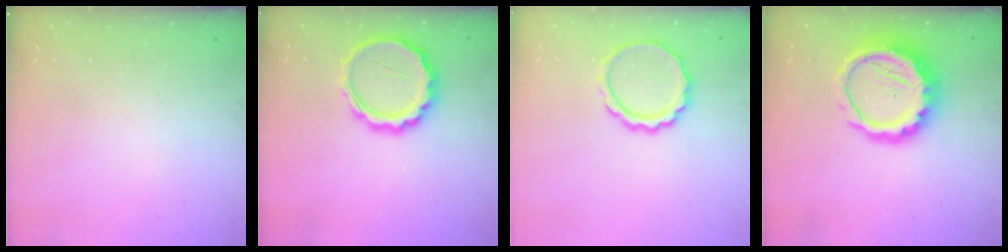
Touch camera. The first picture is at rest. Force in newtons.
{"total": 12.5, "press": 12.5, "slide": 1.1}
{"total": 9.0, "press": 9.0, "slide": 1.2}
{"total": 13.4, "press": 13.1, "slide": 2.9}